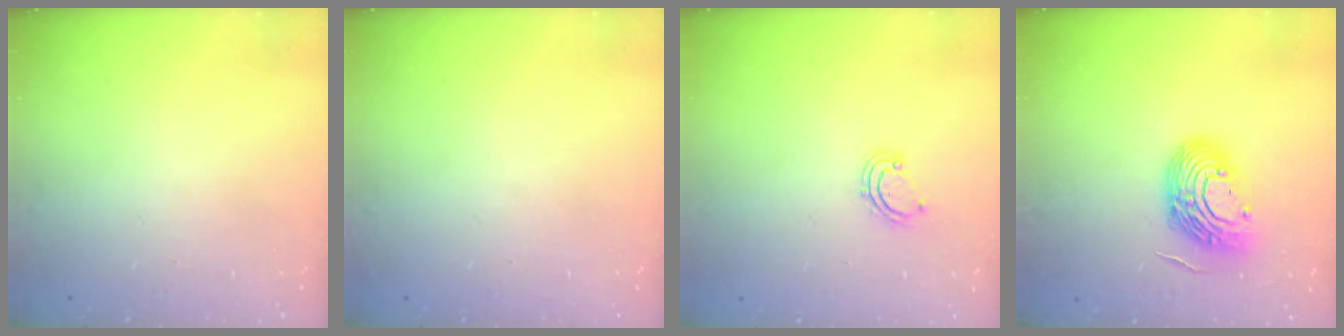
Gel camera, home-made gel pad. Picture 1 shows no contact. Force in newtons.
{"total": 0.0}
{"total": 3.5, "press": 3.5, "slide": 0.3}
{"total": 13.3, "press": 13.1, "slide": 2.1}